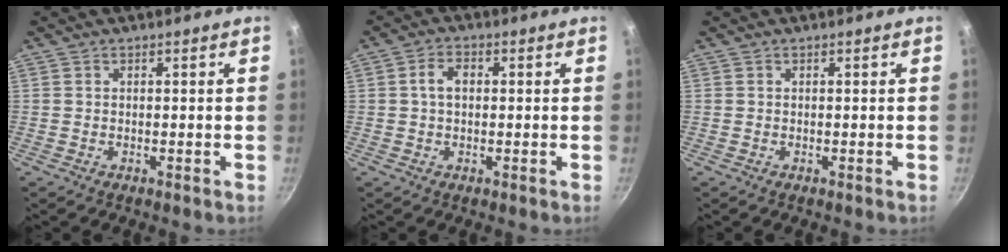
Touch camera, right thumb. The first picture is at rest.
{"total": 3.8, "force": [0.4, 2.5, 2.8], "torque": [-0.043, 0.012, 0.002]}
{"total": 0.0}